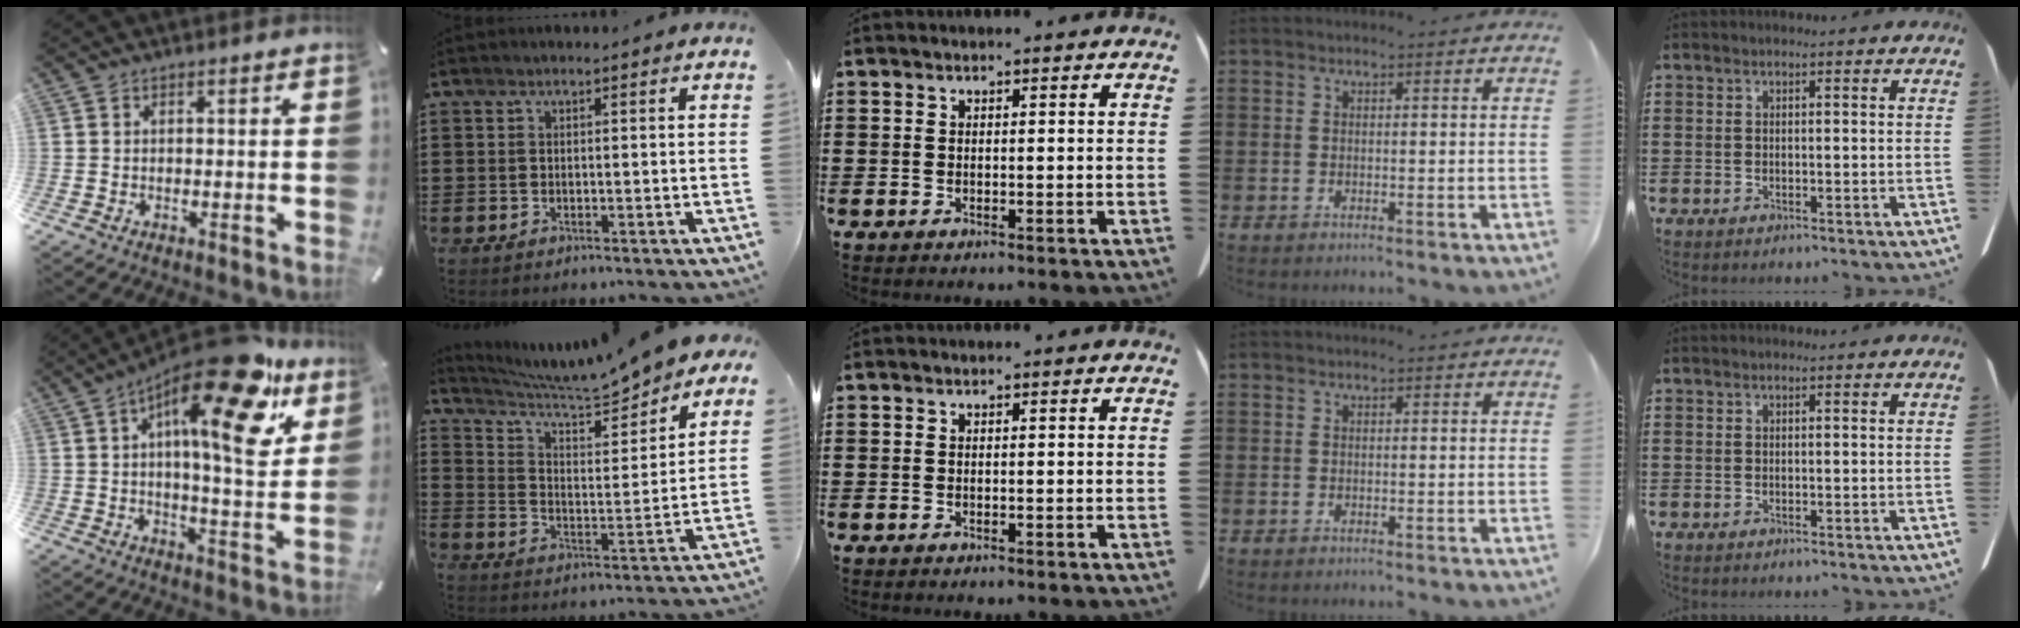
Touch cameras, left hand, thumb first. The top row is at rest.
{"thumb": {"total": 22.5, "force": [11.6, 6.8, 18.0], "torque": [-0.262, -0.073, 0.176]}, "index": {"total": 6.8, "force": [6.5, 0.1, 2.1], "torque": [-0.071, -0.050, 0.107]}}